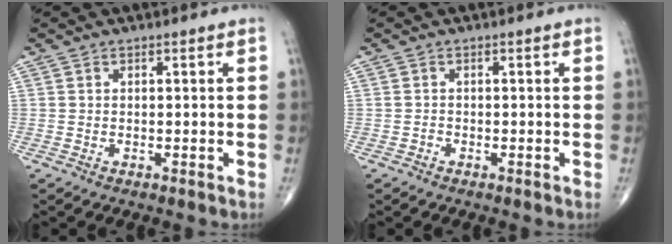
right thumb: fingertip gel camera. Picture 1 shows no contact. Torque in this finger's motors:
{"motor_torque": [0.12, 0.02, -0.06, -0.02, 0.01]}